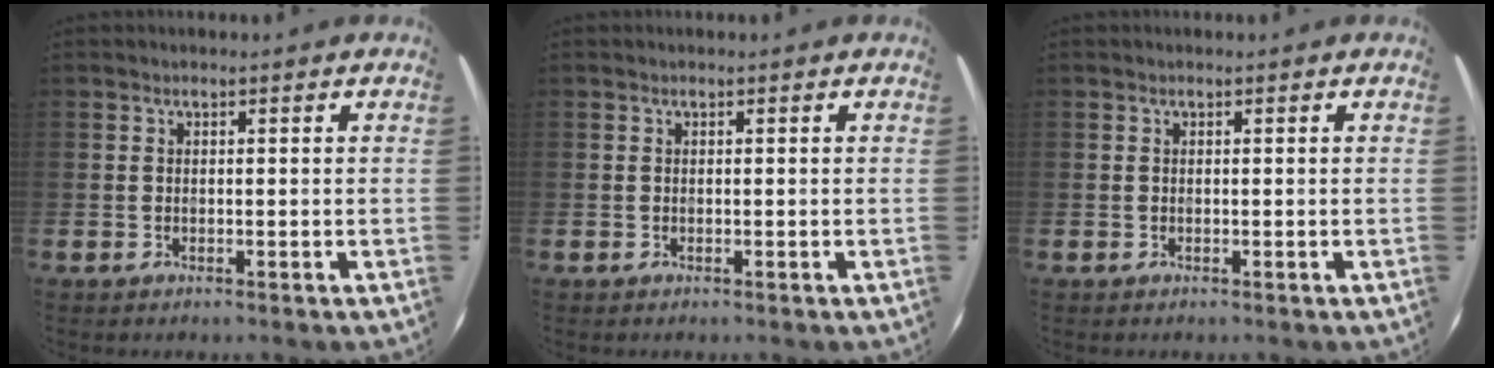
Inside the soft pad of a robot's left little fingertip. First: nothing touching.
{"total": 0.0}
{"total": 0.0}